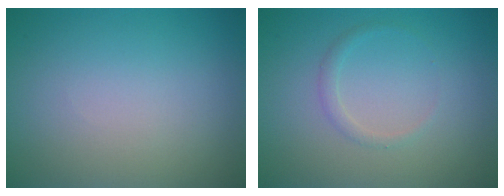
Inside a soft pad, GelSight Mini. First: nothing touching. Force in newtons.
{"total": 1.0, "press": 1.0, "slide": 0.0}